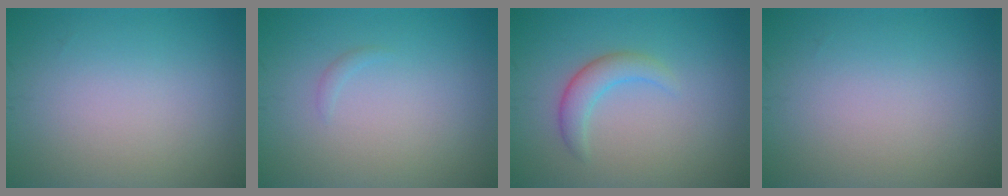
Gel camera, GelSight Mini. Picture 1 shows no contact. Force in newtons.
{"total": 0.5, "press": 0.5, "slide": 0.1}
{"total": 2.5, "press": 2.5, "slide": 0.1}
{"total": 0.0}